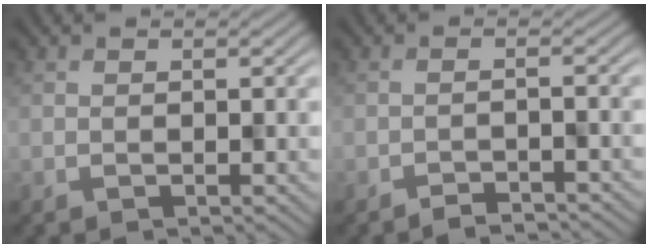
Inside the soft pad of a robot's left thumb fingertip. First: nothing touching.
{"total": 2.0, "force": [-1.9, -0.1, -0.4], "torque": [0.009, 0.007, -0.036]}